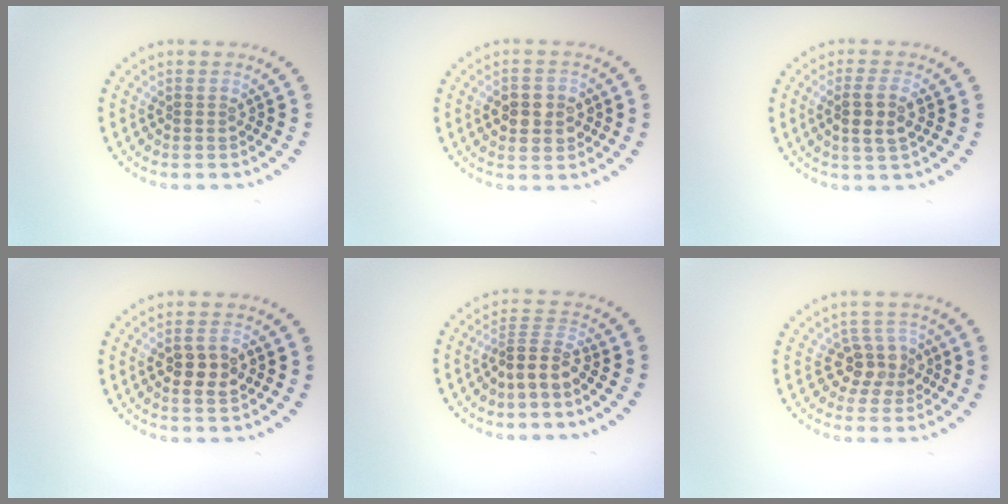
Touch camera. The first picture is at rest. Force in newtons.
{"total": 2.9, "press": 2.9, "slide": 0.4}
{"total": 2.7, "press": 2.5, "slide": 0.9}
{"total": 2.9, "press": 2.9, "slide": 0.4}
{"total": 2.8, "press": 2.0, "slide": 2.0}
{"total": 3.2, "press": 2.8, "slide": 1.6}